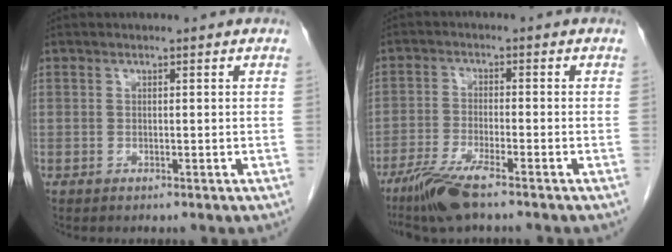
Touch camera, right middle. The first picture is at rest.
{"total": 7.3, "force": [-5.2, 0.6, 5.1], "torque": [-0.103, -0.020, -0.100]}